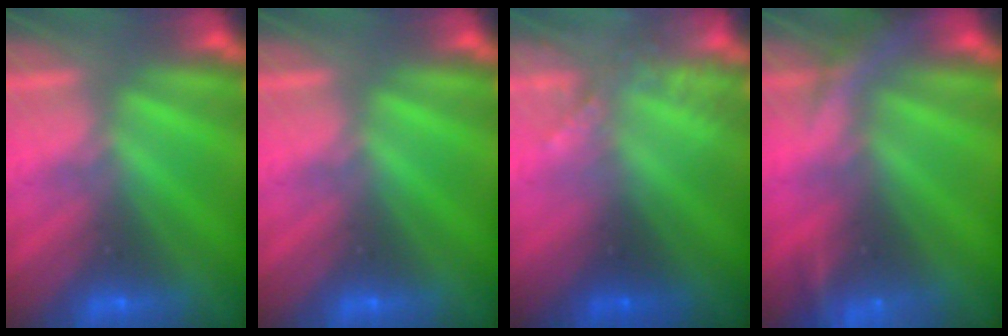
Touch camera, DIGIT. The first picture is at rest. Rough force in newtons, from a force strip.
{"total": 0.0}
{"total": 2.1}
{"total": 5.9}